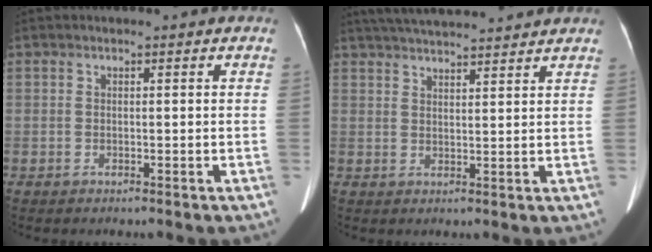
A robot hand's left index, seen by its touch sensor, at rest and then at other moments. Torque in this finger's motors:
{"motor_torque": [0.81, -1.08, 0.07, 0.10]}